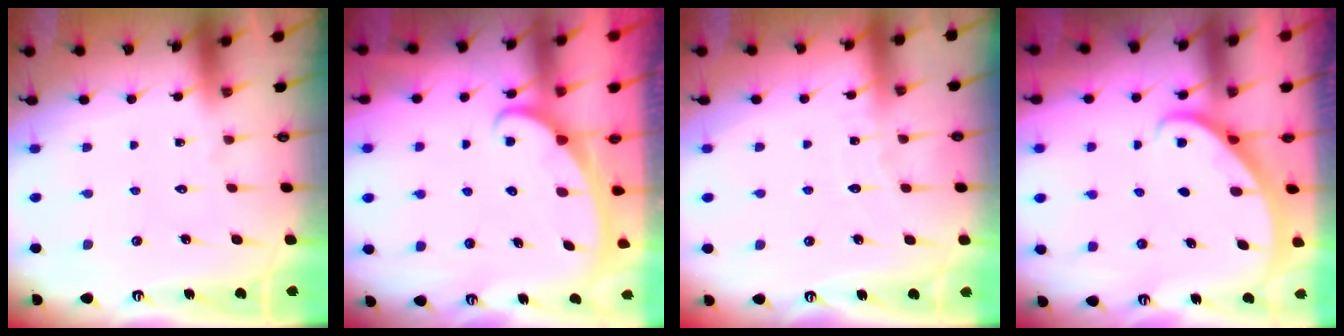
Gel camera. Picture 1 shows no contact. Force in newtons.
{"total": 2.4, "press": 2.4, "slide": 0.4}
{"total": 3.4, "press": 3.3, "slide": 0.4}
{"total": 2.1, "press": 2.1, "slide": 0.2}